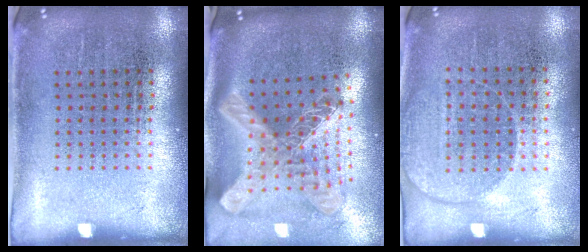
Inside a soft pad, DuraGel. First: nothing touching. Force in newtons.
{"total": 2.8, "press": 2.0, "slide": 1.9}
{"total": 1.4, "press": 1.3, "slide": 0.5}